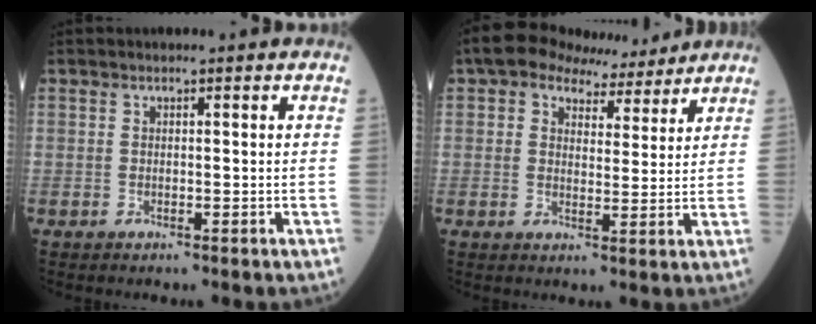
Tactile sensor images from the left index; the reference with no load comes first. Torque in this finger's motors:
{"motor_torque": [0.94, -1.03, 0.29, 0.01]}